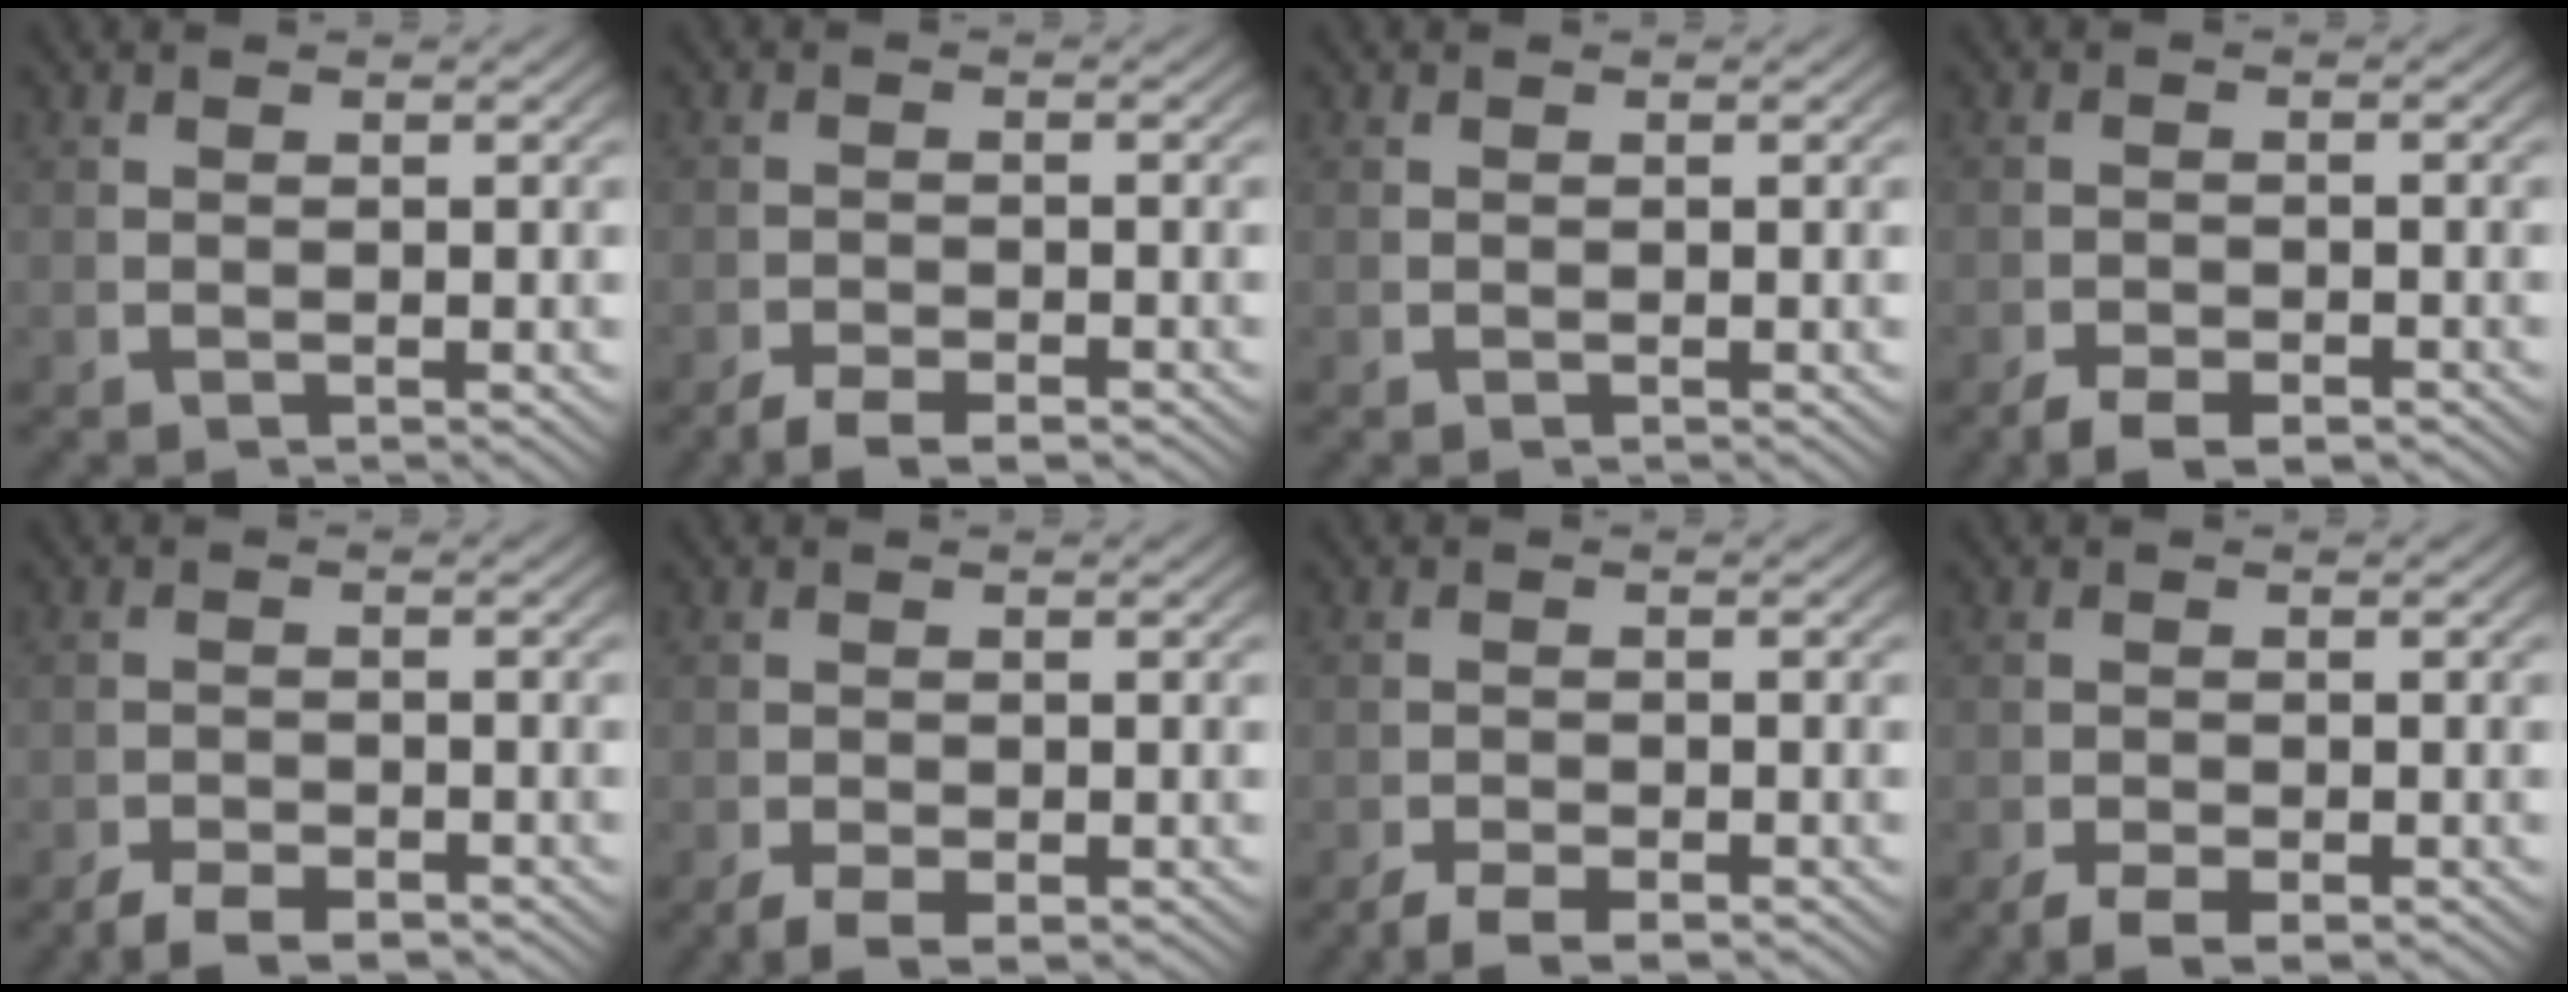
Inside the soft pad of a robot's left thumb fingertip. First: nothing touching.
{"total": 2.6, "force": [-2.2, 0.8, 1.0], "torque": [-0.011, -0.009, -0.039]}
{"total": 0.0}
{"total": 2.7, "force": [-2.2, 1.0, 1.2], "torque": [-0.013, -0.011, -0.038]}
{"total": 2.8, "force": [-2.4, 1.0, 1.1], "torque": [-0.011, -0.010, -0.042]}
{"total": 2.6, "force": [-1.5, 1.4, 1.7], "torque": [-0.025, -0.015, -0.019]}
{"total": 2.7, "force": [-2.2, 1.0, 1.3], "torque": [-0.016, -0.012, -0.037]}
{"total": 2.7, "force": [-1.9, 1.3, 1.5], "torque": [-0.024, -0.015, -0.027]}